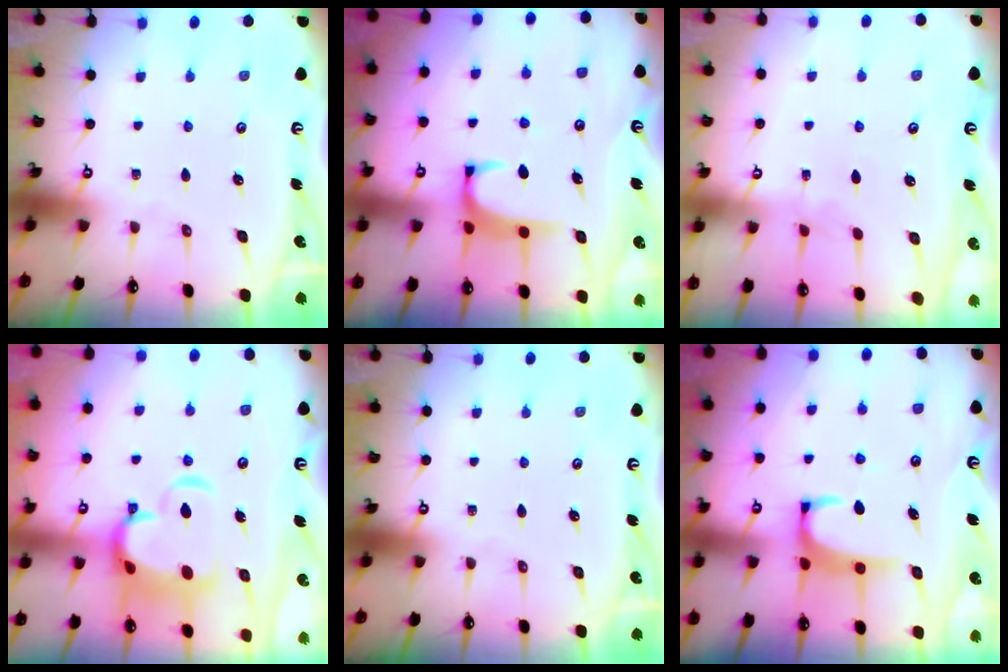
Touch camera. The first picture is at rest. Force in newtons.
{"total": 2.2, "press": 2.2, "slide": 0.3}
{"total": 2.3, "press": 2.3, "slide": 0.4}
{"total": 8.9, "press": 8.7, "slide": 1.8}
{"total": 0.0}
{"total": 3.5, "press": 3.5, "slide": 0.2}